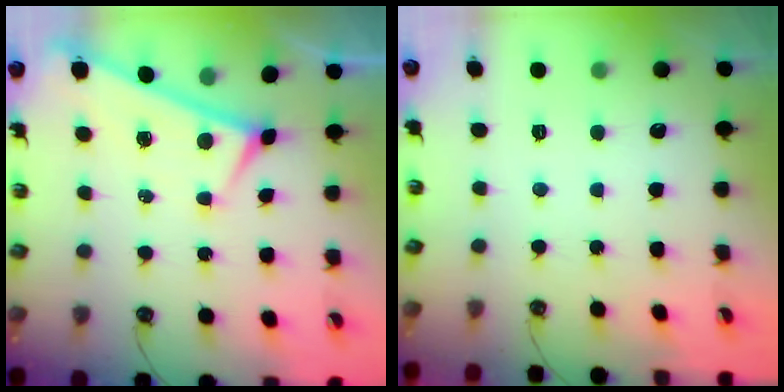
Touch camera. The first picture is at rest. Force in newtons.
{"total": 0.0}